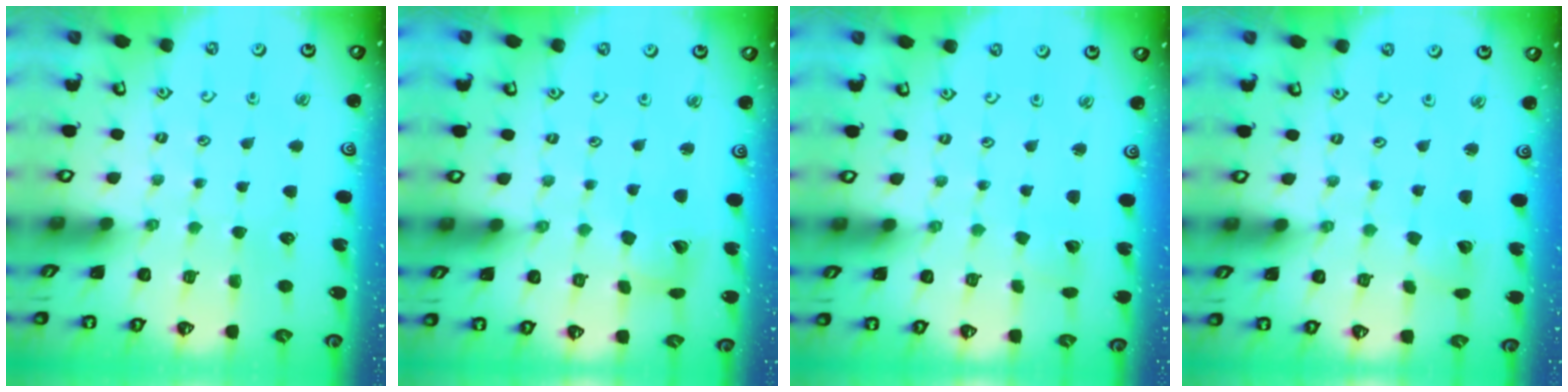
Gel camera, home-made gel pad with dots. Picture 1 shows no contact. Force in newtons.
{"total": 7.6, "press": 7.5, "slide": 0.9}
{"total": 1.8, "press": 1.8, "slide": 0.1}
{"total": 2.4, "press": 2.4, "slide": 0.1}